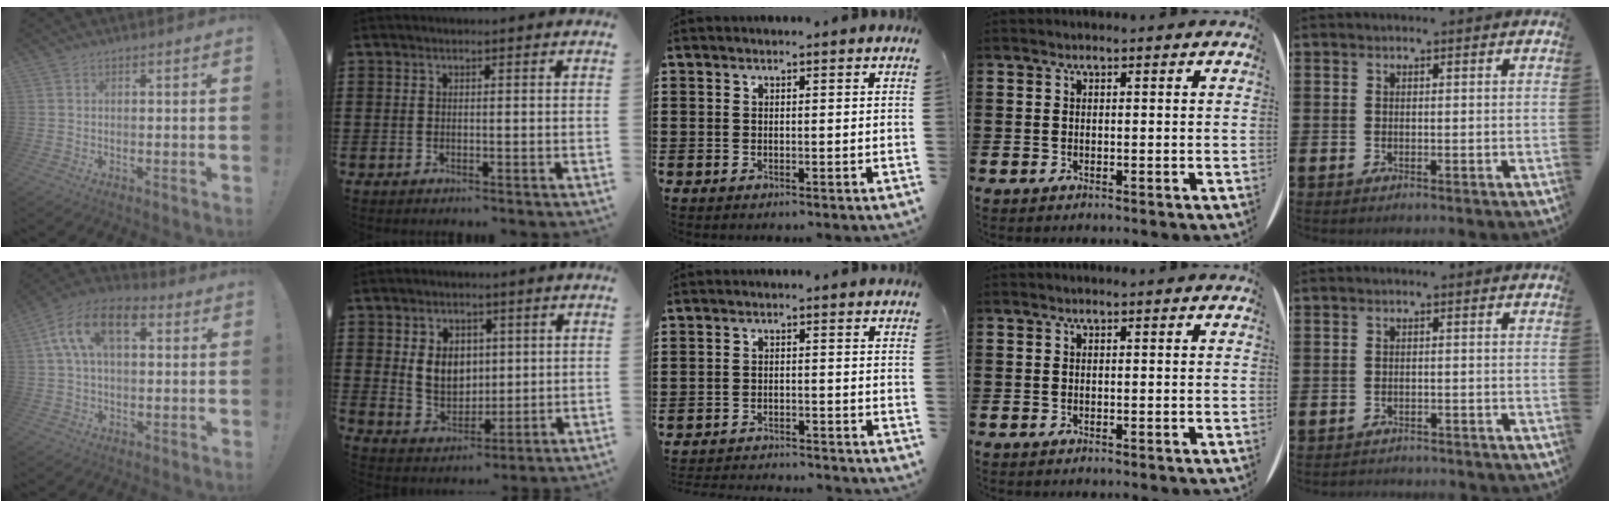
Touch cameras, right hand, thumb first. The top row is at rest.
{"thumb": {"total": 14.3, "force": [4.7, 8.1, 10.8], "torque": [-0.196, -0.001, 0.082]}, "index": {"total": 6.5, "force": [1.3, 5.2, 3.7], "torque": [-0.072, 0.009, 0.020]}, "middle": {"total": 2.8, "force": [-2.8, -0.1, 0.0], "torque": [-0.005, 0.000, -0.060]}, "little": {"total": 1.2, "force": [-1.2, 0.0, -0.1], "torque": [-0.001, 0.003, -0.026]}}